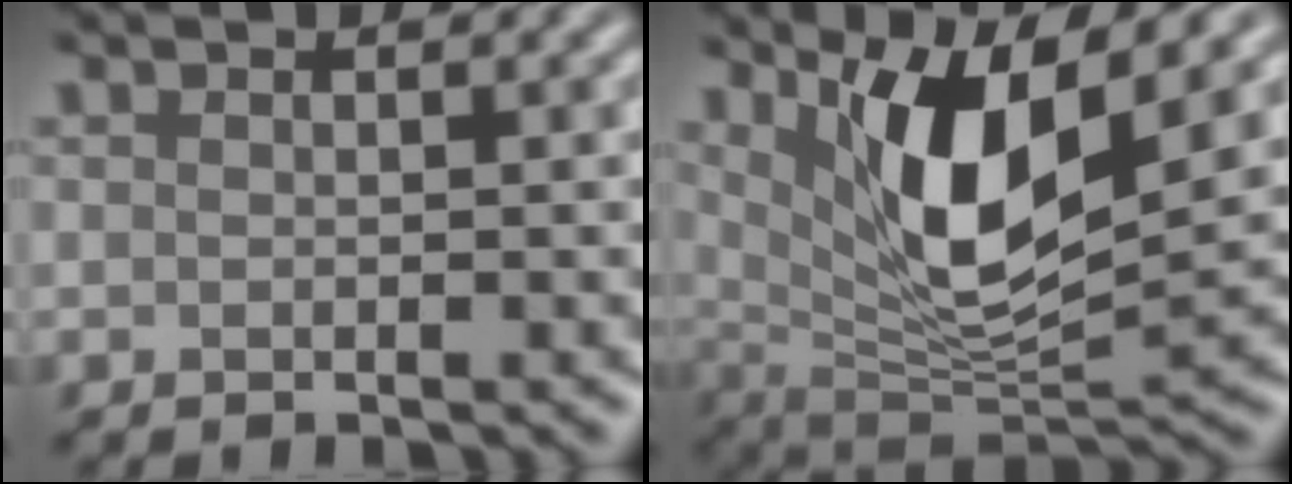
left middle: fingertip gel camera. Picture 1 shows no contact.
{"total": 9.0, "force": [3.7, 2.9, 7.7], "torque": [-0.136, -0.019, 0.069]}